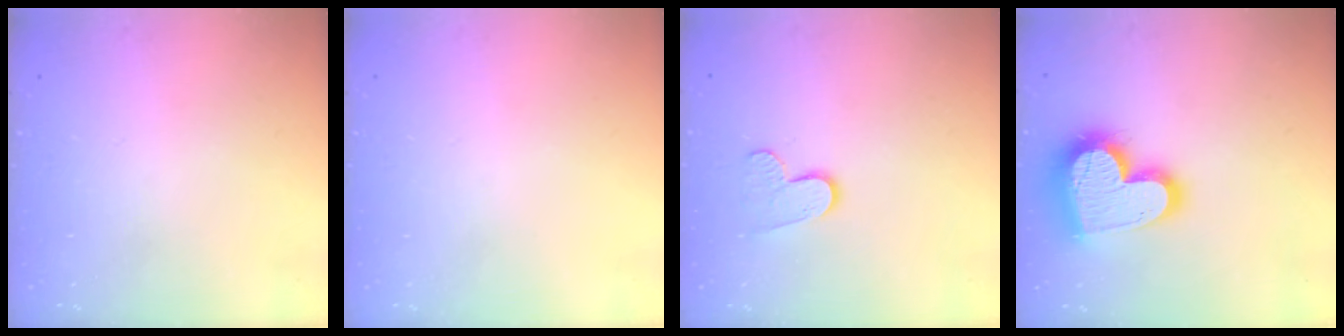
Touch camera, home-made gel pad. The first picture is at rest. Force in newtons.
{"total": 0.0}
{"total": 7.8, "press": 7.7, "slide": 0.6}
{"total": 20.1, "press": 20.1, "slide": 1.7}